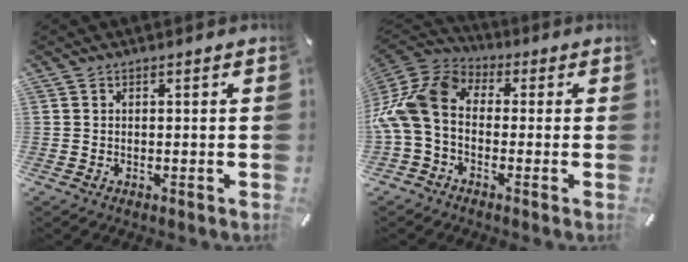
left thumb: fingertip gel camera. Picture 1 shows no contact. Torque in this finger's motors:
{"motor_torque": [2.43, 2.58, 1.38, 1.06, 0.22]}